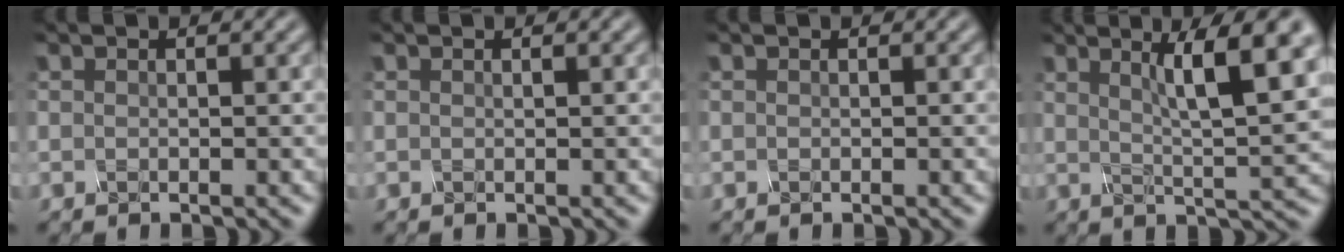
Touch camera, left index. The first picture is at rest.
{"total": 0.6, "force": [0.2, 0.2, 0.4], "torque": [-0.002, 0.001, -0.002]}
{"total": 0.0}
{"total": 7.8, "force": [2.7, 1.6, 7.2], "torque": [-0.101, 0.007, 0.051]}